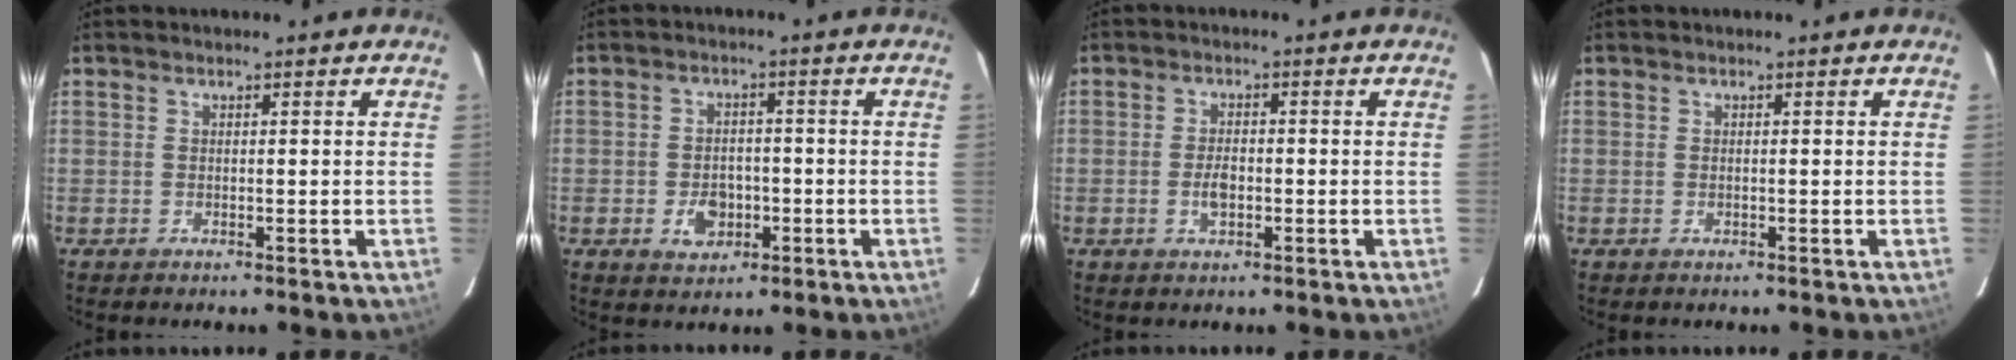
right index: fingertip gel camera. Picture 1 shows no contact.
{"total": 5.6, "force": [-2.0, 4.2, 3.2], "torque": [-0.064, 0.006, -0.025]}
{"total": 3.5, "force": [-1.0, 1.9, 2.8], "torque": [-0.054, 0.001, -0.016]}
{"total": 0.6, "force": [-0.2, 0.5, 0.3], "torque": [-0.005, 0.000, -0.003]}